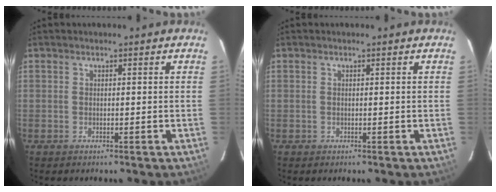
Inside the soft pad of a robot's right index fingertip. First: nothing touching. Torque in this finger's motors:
{"motor_torque": [-0.03, -0.01, -0.01, 0.01]}